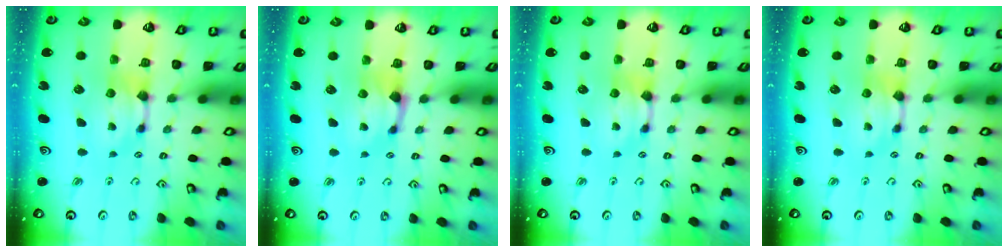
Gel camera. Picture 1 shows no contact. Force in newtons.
{"total": 1.0, "press": 0.5, "slide": 0.8}
{"total": 0.0}
{"total": 0.0}